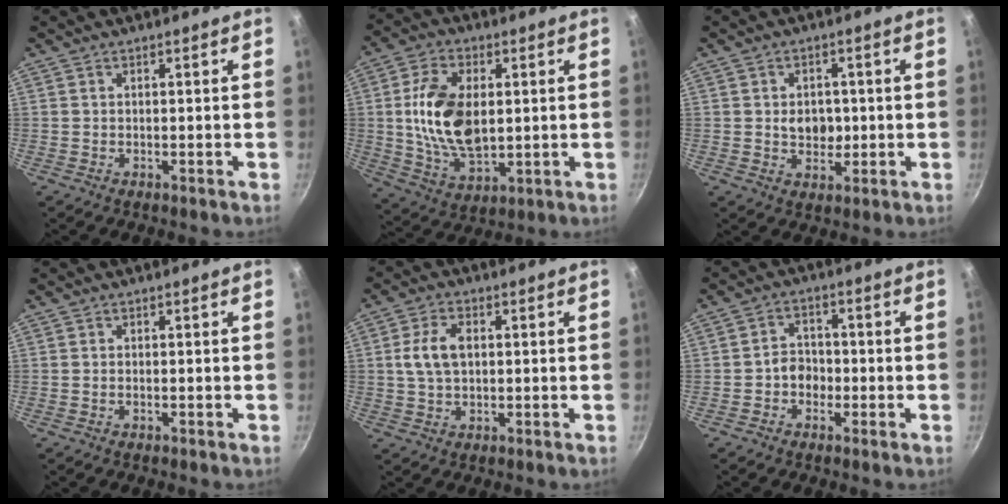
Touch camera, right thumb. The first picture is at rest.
{"total": 15.5, "force": [1.4, 8.9, 12.5], "torque": [-0.225, -0.010, 0.034]}
{"total": 5.2, "force": [0.1, 4.0, 3.3], "torque": [-0.023, 0.002, 0.007]}
{"total": 0.0}
{"total": 6.7, "force": [0.9, 4.1, 5.2], "torque": [-0.103, 0.009, 0.016]}
{"total": 4.5, "force": [-1.1, 3.7, 2.3], "torque": [-0.012, 0.018, -0.028]}